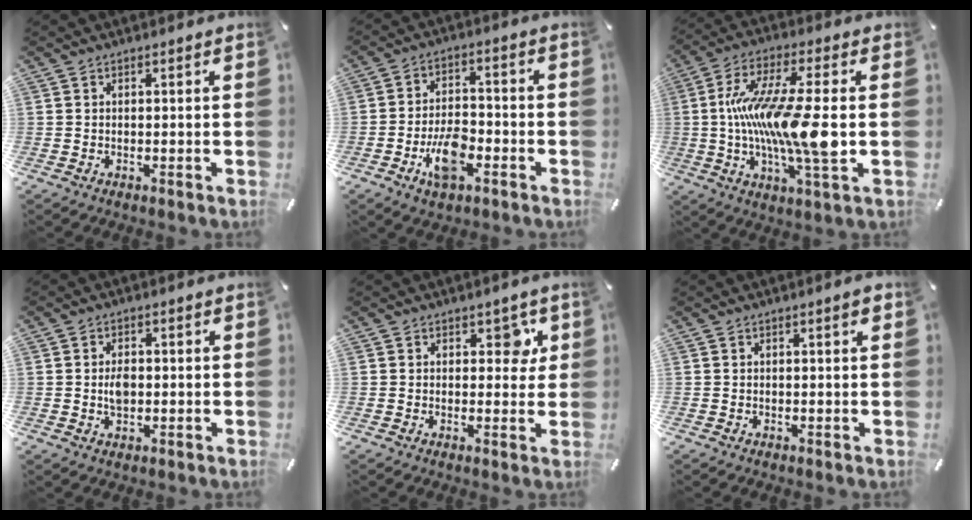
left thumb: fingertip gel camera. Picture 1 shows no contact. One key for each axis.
{"total": 9.6, "fx": -4.4, "fy": 5.1, "fz": 6.8, "tx": -0.135, "ty": 0.018, "tz": -0.078}
{"total": 18.0, "fx": -0.9, "fy": 3.5, "fz": 17.7, "tx": -0.331, "ty": -0.011, "tz": -0.021}
{"total": 3.4, "fx": -0.1, "fy": 2.4, "fz": 2.5, "tx": -0.042, "ty": -0.004, "tz": -0.007}
{"total": 5.1, "fx": 2.2, "fy": 3.3, "fz": 3.3, "tx": -0.016, "ty": -0.010, "tz": 0.027}
{"total": 1.3, "fx": 0.5, "fy": 0.3, "fz": 1.1, "tx": -0.023, "ty": 0.005, "tz": 0.007}